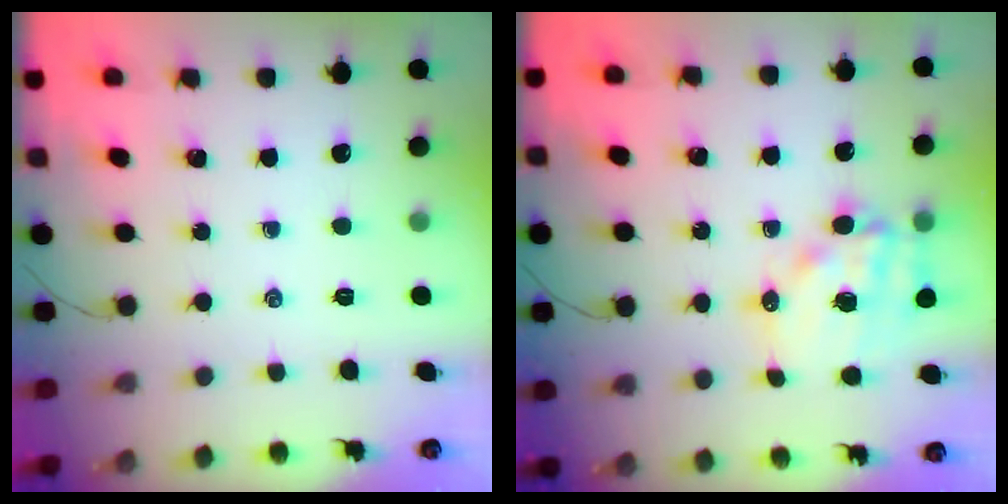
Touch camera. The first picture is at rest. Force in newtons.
{"total": 14.5, "press": 14.1, "slide": 3.5}